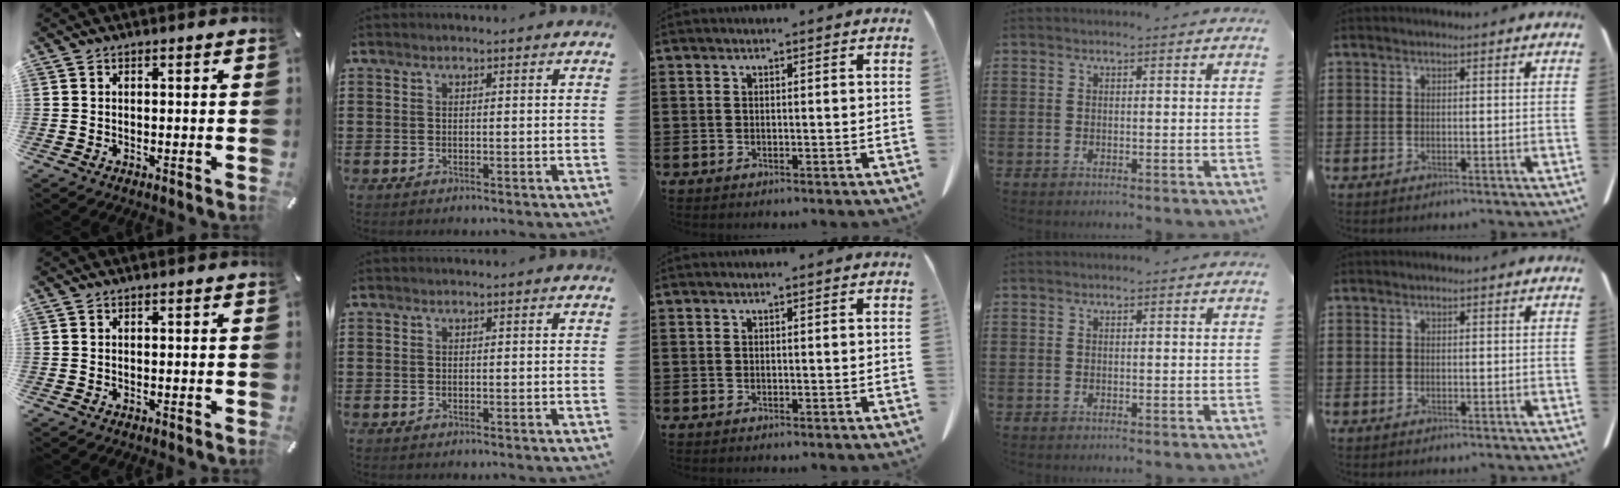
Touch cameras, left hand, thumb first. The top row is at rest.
{}